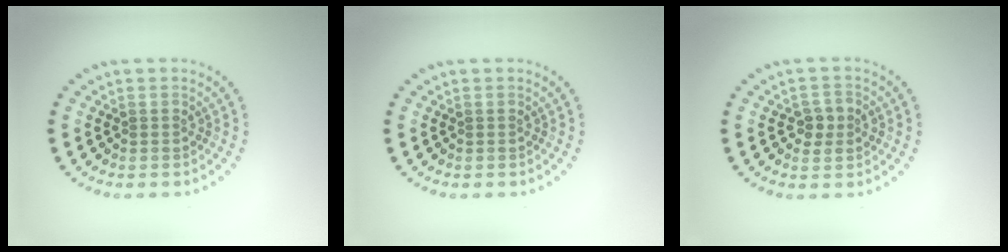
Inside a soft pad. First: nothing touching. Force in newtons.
{"total": 0.0}
{"total": 2.0, "press": 2.0, "slide": 0.2}